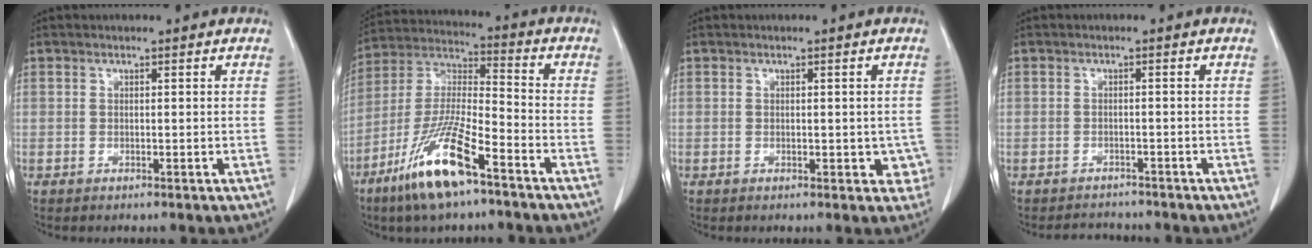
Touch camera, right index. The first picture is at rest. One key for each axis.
{"total": 14.8, "fx": -8.8, "fy": 2.1, "fz": 11.7, "tx": -0.245, "ty": -0.027, "tz": -0.165}
{"total": 3.4, "fx": -0.5, "fy": 2.3, "fz": 2.5, "tx": -0.007, "ty": 0.007, "tz": -0.002}
{"total": 2.6, "fx": -2.4, "fy": 0.8, "fz": 0.0, "tx": 0.000, "ty": -0.004, "tz": -0.036}